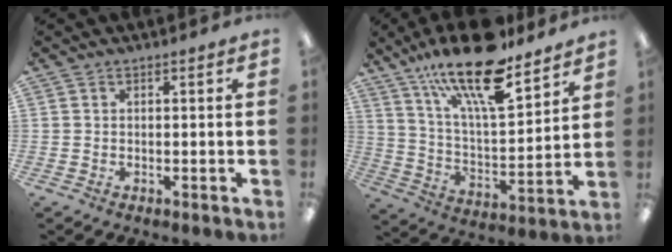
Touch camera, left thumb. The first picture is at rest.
{"total": 22.0, "force": [15.8, 6.9, 13.6], "torque": [-0.229, -0.098, 0.267]}